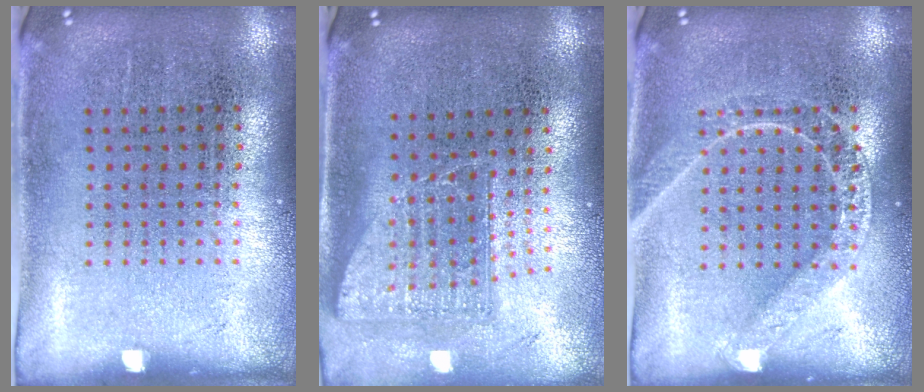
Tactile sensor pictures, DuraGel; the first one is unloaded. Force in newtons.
{"total": 1.7, "press": 1.3, "slide": 1.1}
{"total": 2.2, "press": 2.1, "slide": 0.3}